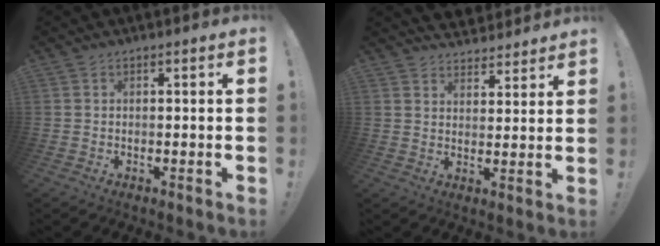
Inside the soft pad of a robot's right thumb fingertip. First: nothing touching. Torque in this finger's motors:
{"motor_torque": [-0.94, 0.95, 0.16, 0.17, 0.00]}